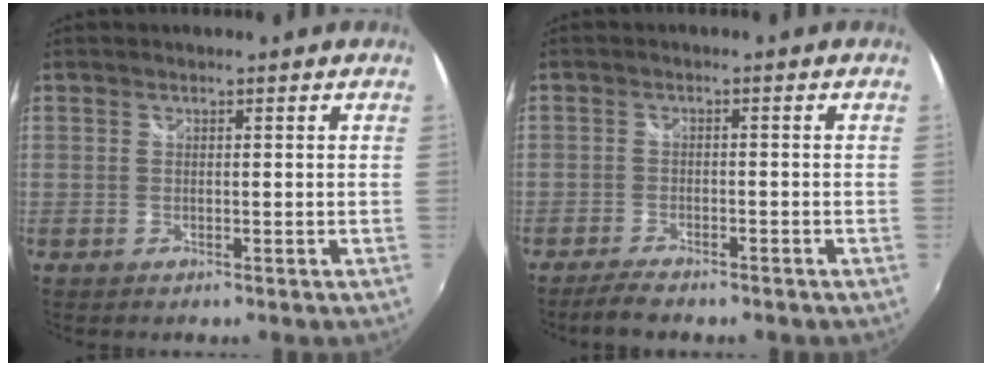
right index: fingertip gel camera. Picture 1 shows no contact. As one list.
[{"total": 4.8, "force": [-4.1, 1.1, 2.2], "torque": [-0.060, -0.010, -0.072]}]